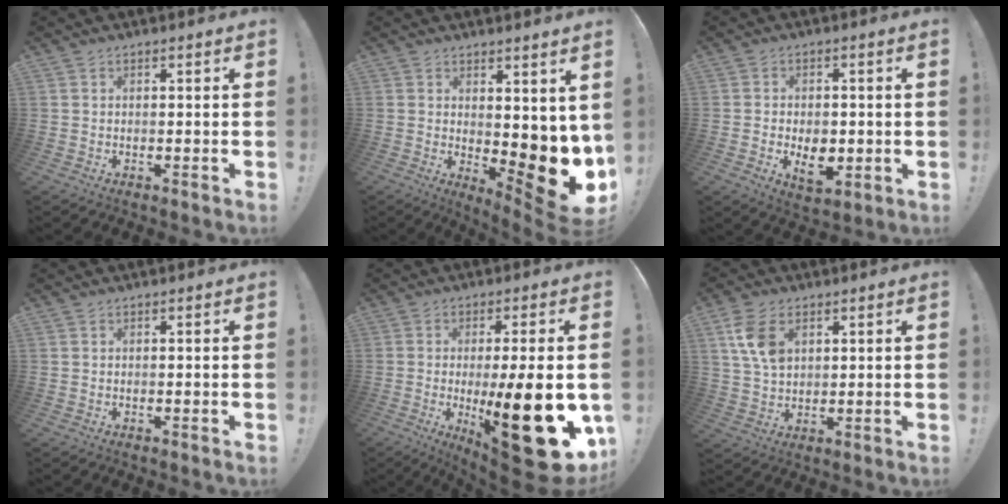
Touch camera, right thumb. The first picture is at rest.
{"total": 7.4, "force": [0.0, 2.2, 7.0], "torque": [-0.074, -0.035, 0.005]}
{"total": 7.5, "force": [-1.9, 5.1, 5.2], "torque": [-0.069, 0.003, -0.029]}
{"total": 0.0}
{"total": 24.0, "force": [-5.3, 6.1, 22.6], "torque": [-0.330, 0.006, -0.067]}
{"total": 9.8, "force": [3.8, 6.4, 6.4], "torque": [-0.125, -0.005, 0.074]}